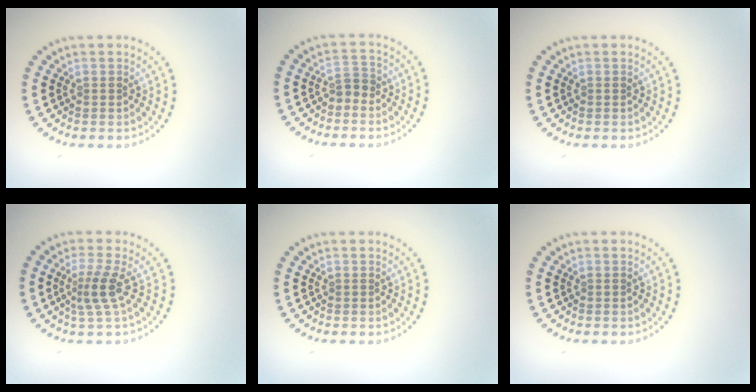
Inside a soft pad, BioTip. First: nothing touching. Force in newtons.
{"total": 1.3, "press": 1.0, "slide": 0.7}
{"total": 0.0}
{"total": 2.5, "press": 1.7, "slide": 1.8}
{"total": 0.0}
{"total": 0.0}